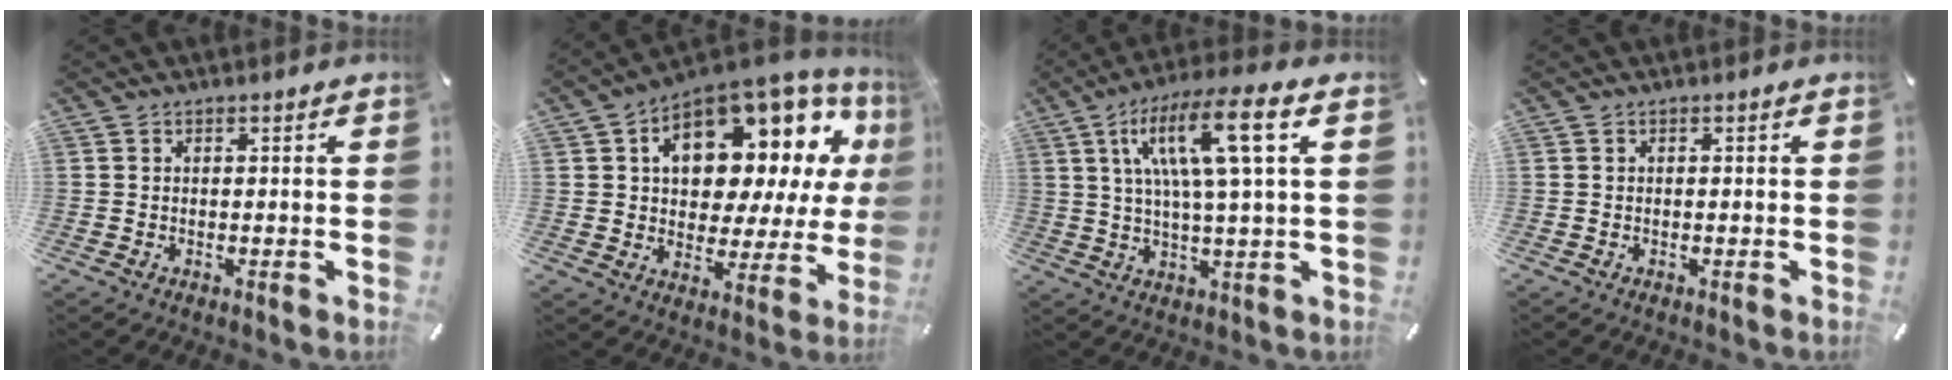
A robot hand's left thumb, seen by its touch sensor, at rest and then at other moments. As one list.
[{"total": 17.4, "force": [7.8, 10.5, 11.5], "torque": [-0.168, -0.058, 0.130]}, {"total": 14.1, "force": [4.8, 2.3, 13.1], "torque": [-0.250, 0.000, 0.073]}, {"total": 0.0}]